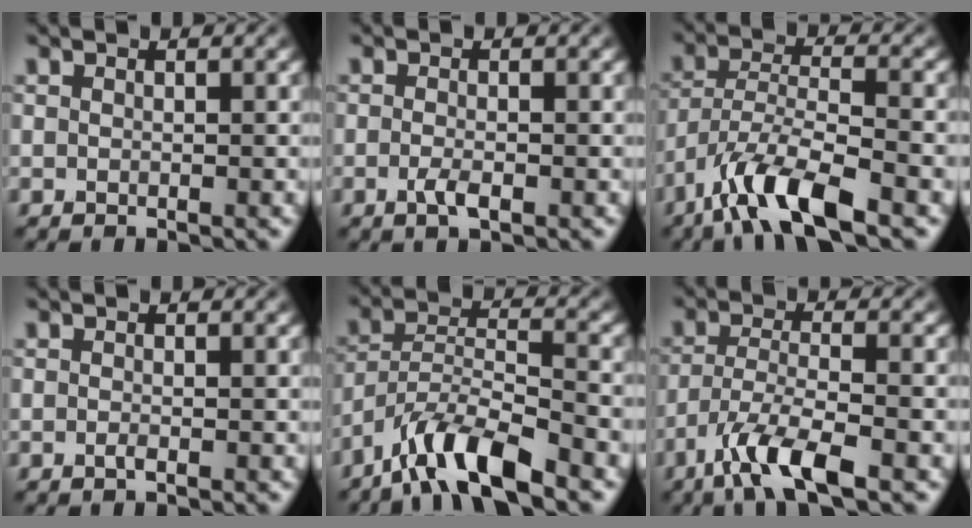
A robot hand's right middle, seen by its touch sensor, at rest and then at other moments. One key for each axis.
{"total": 1.6, "fx": -0.6, "fy": 0.4, "fz": 1.4, "tx": -0.030, "ty": -0.004, "tz": -0.015}
{"total": 8.0, "fx": -5.2, "fy": 1.8, "fz": 5.7, "tx": -0.103, "ty": 0.004, "tz": -0.104}
{"total": 0.5, "fx": -0.3, "fy": 0.1, "fz": 0.5, "tx": -0.011, "ty": -0.001, "tz": -0.006}
{"total": 7.8, "fx": -5.8, "fy": 1.7, "fz": 5.0, "tx": -0.087, "ty": 0.005, "tz": -0.112}
{"total": 6.3, "fx": -3.9, "fy": 1.3, "fz": 4.7, "tx": -0.089, "ty": -0.001, "tz": -0.078}